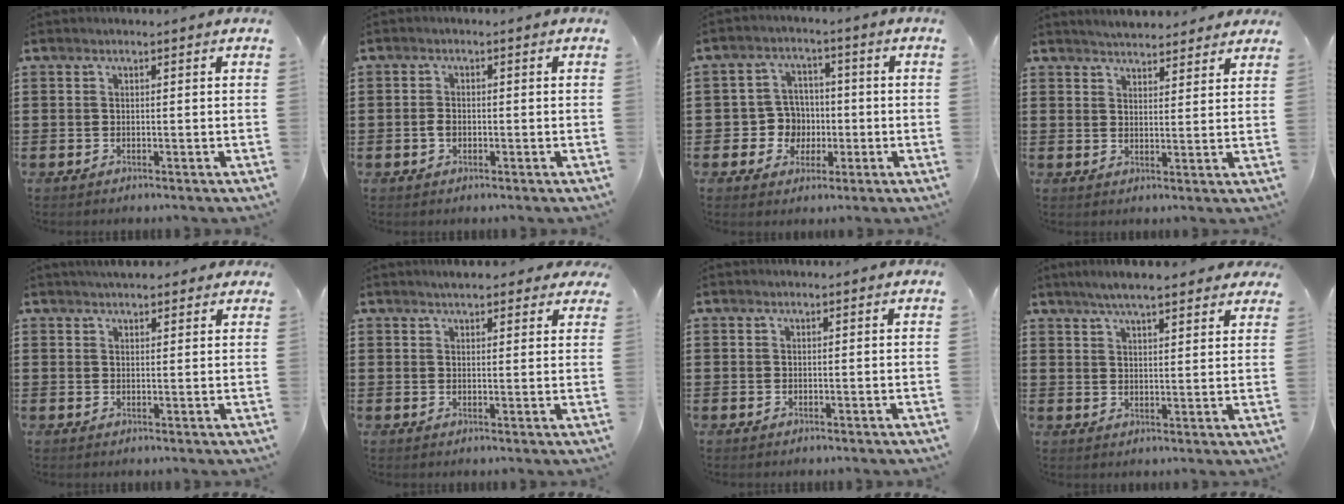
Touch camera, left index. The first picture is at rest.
{"total": 1.7, "force": [-0.5, 1.1, 1.1], "torque": [-0.032, 0.001, -0.012]}
{"total": 5.7, "force": [-0.8, 5.5, 1.3], "torque": [-0.037, 0.014, -0.015]}
{"total": 3.4, "force": [3.4, 0.4, 0.3], "torque": [-0.016, -0.006, 0.063]}
{"total": 3.0, "force": [2.7, 1.0, 1.0], "torque": [-0.024, 0.002, 0.050]}
{"total": 3.0, "force": [2.7, 0.7, 1.0], "torque": [-0.028, 0.001, 0.049]}
{"total": 0.0}
{"total": 5.4, "force": [4.6, 0.9, 2.6], "torque": [-0.063, -0.003, 0.084]}